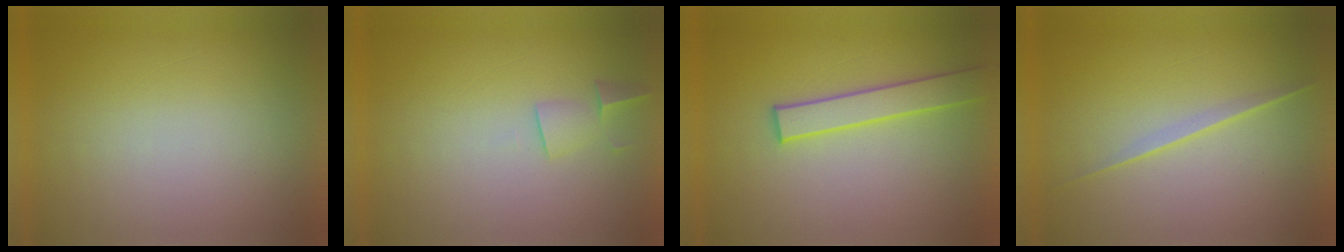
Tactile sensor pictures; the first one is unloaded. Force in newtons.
{"total": 2.2}
{"total": 2.7}
{"total": 2.2}